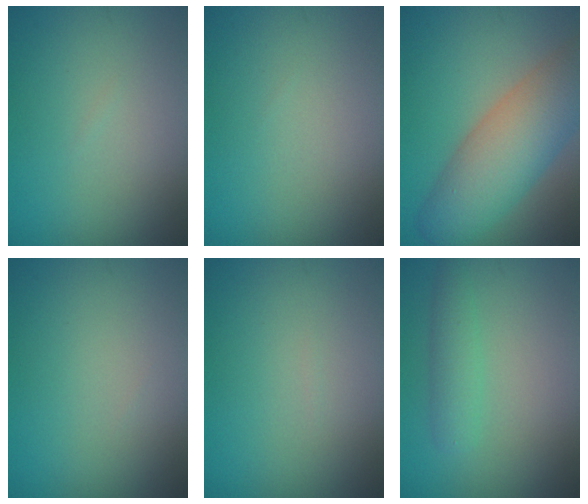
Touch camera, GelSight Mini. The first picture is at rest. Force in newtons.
{"total": 0.0}
{"total": 8.1, "press": 8.1, "slide": 0.4}
{"total": 0.0}
{"total": 0.0}
{"total": 2.2, "press": 2.2, "slide": 0.1}